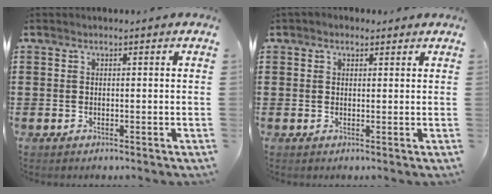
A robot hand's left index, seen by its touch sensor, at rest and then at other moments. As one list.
[{"total": 1.5, "force": [1.1, 1.0, 0.3], "torque": [-0.009, 0.006, 0.021]}]